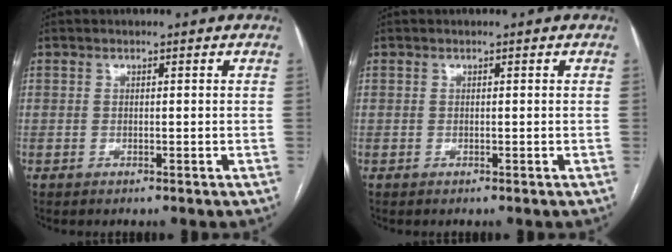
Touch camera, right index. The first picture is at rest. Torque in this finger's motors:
{"motor_torque": [0.00, 0.00, 0.00, 0.00]}